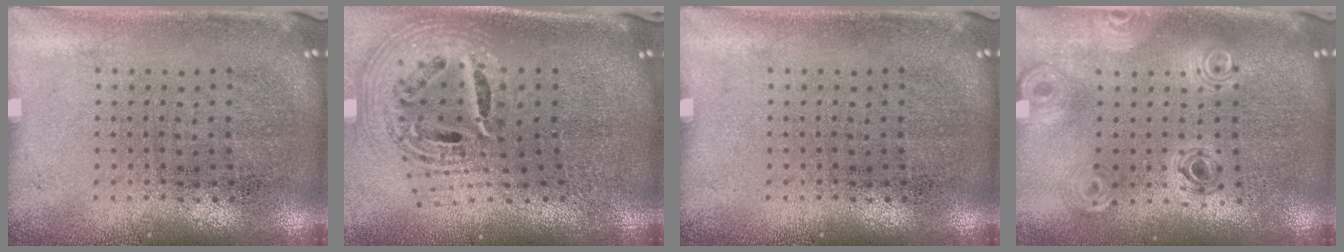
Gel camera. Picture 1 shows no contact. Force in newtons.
{"total": 2.7, "press": 1.9, "slide": 1.9}
{"total": 0.0}
{"total": 0.8, "press": 0.8, "slide": 0.1}